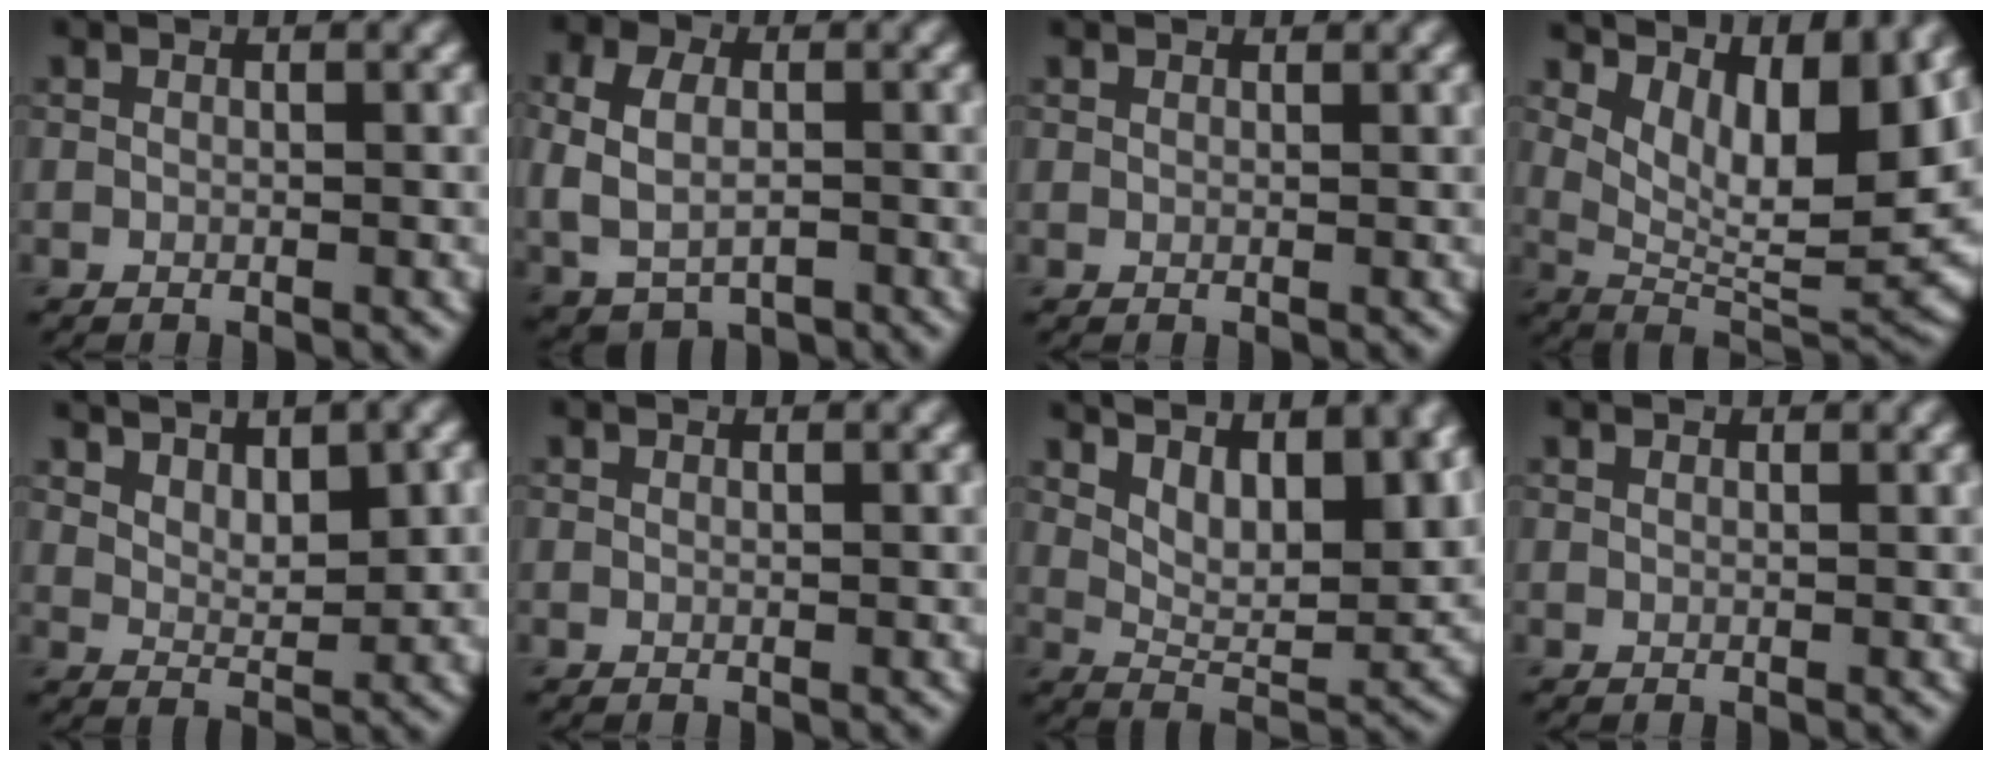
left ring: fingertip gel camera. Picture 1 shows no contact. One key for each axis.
{"total": 5.7, "fx": 0.0, "fy": 4.2, "fz": 3.8, "tx": -0.081, "ty": -0.006, "tz": 0.011}
{"total": 0.9, "fx": 0.8, "fy": 0.4, "fz": 0.1, "tx": -0.003, "ty": -0.003, "tz": 0.010}
{"total": 10.0, "fx": 4.0, "fy": 3.9, "fz": 8.2, "tx": -0.131, "ty": -0.015, "tz": 0.076}
{"total": 4.2, "fx": 2.6, "fy": 1.7, "fz": 2.8, "tx": -0.041, "ty": -0.004, "tz": 0.050}
{"total": 0.0}
{"total": 7.7, "fx": 4.3, "fy": 2.9, "fz": 5.7, "tx": -0.089, "ty": 0.001, "tz": 0.075}
{"total": 0.7, "fx": 0.6, "fy": 0.3, "fz": 0.2, "tx": -0.007, "ty": -0.001, "tz": 0.008}